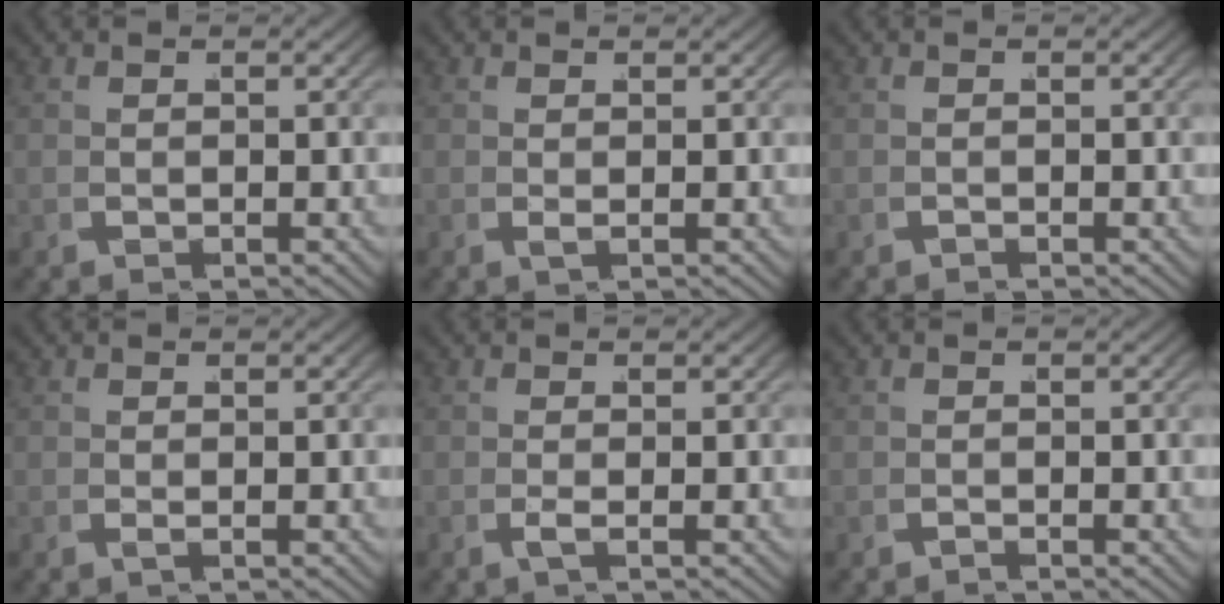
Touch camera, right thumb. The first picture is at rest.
{"total": 1.2, "force": [0.1, -1.2, -0.1], "torque": [0.014, 0.003, 0.004]}
{"total": 0.5, "force": [-0.3, -0.2, -0.3], "torque": [0.007, 0.002, -0.009]}
{"total": 1.1, "force": [0.0, -1.1, -0.1], "torque": [0.011, 0.003, 0.001]}
{"total": 1.4, "force": [-0.1, -1.4, 0.2], "torque": [0.006, 0.005, -0.005]}
{"total": 0.7, "force": [-0.4, -0.5, -0.3], "torque": [0.009, 0.004, -0.012]}